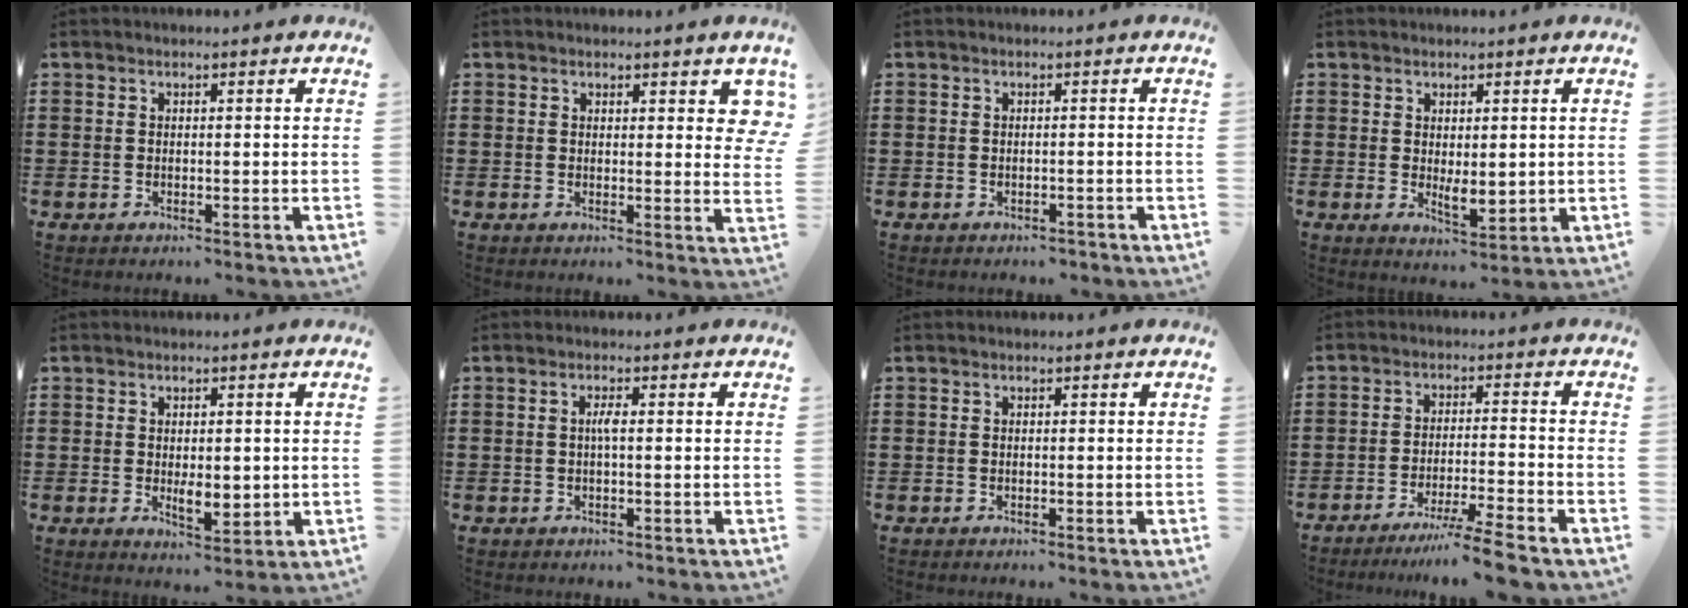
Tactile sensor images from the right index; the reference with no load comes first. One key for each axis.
{"total": 2.7, "fx": 2.0, "fy": 1.2, "fz": 1.5, "tx": -0.011, "ty": 0.000, "tz": 0.033}
{"total": 1.0, "fx": -0.9, "fy": 0.4, "fz": 0.0, "tx": -0.004, "ty": 0.003, "tz": -0.021}
{"total": 2.7, "fx": 0.7, "fy": 1.3, "fz": 2.2, "tx": -0.037, "ty": -0.001, "tz": 0.012}
{"total": 3.4, "fx": 0.0, "fy": 1.8, "fz": 2.9, "tx": -0.040, "ty": -0.001, "tz": -0.003}
{"total": 1.7, "fx": -0.1, "fy": 0.1, "fz": 1.7, "tx": -0.034, "ty": 0.000, "tz": -0.004}
{"total": 0.0}
{"total": 6.2, "fx": -5.3, "fy": -0.8, "fz": 3.2, "tx": -0.056, "ty": -0.017, "tz": -0.101}